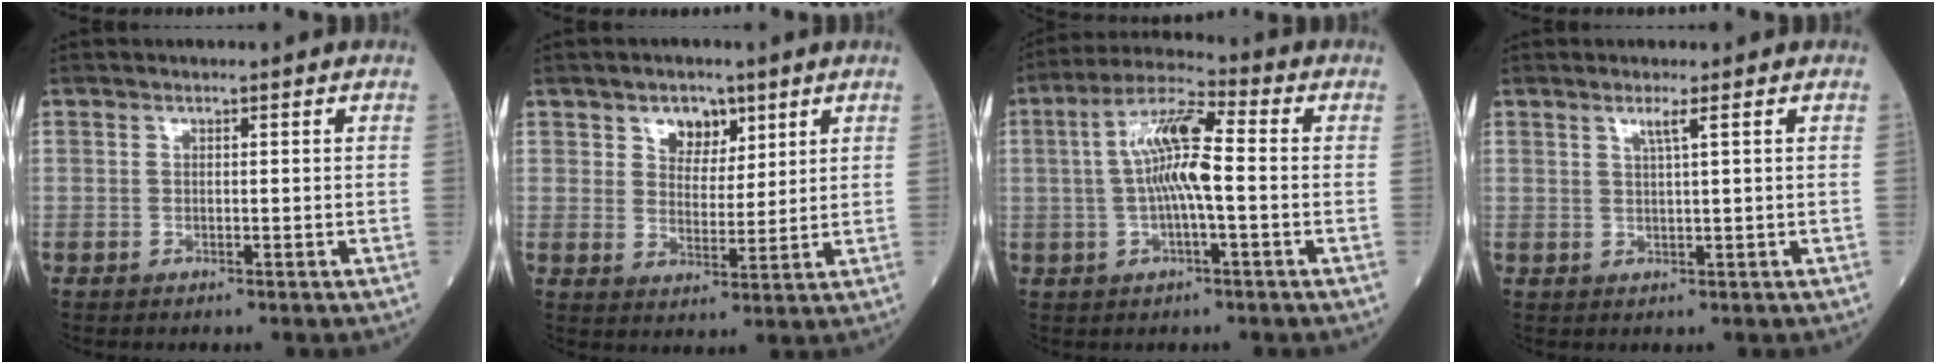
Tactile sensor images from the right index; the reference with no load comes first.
{"total": 5.2, "force": [3.0, 3.4, 2.5], "torque": [-0.035, 0.004, 0.052]}
{"total": 9.7, "force": [0.0, 1.6, 9.6], "torque": [-0.187, 0.018, -0.007]}
{"total": 1.8, "force": [0.9, -0.5, 1.5], "torque": [-0.033, -0.004, 0.019]}